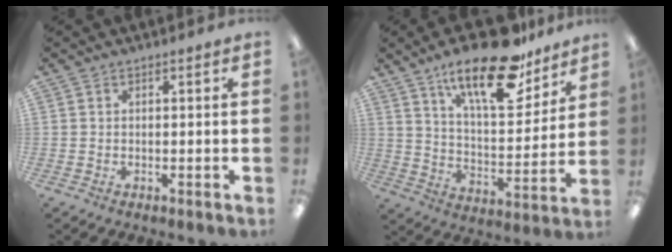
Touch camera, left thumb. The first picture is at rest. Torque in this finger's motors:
{"motor_torque": [0.21, 0.16, 1.33, -1.44, 0.25]}